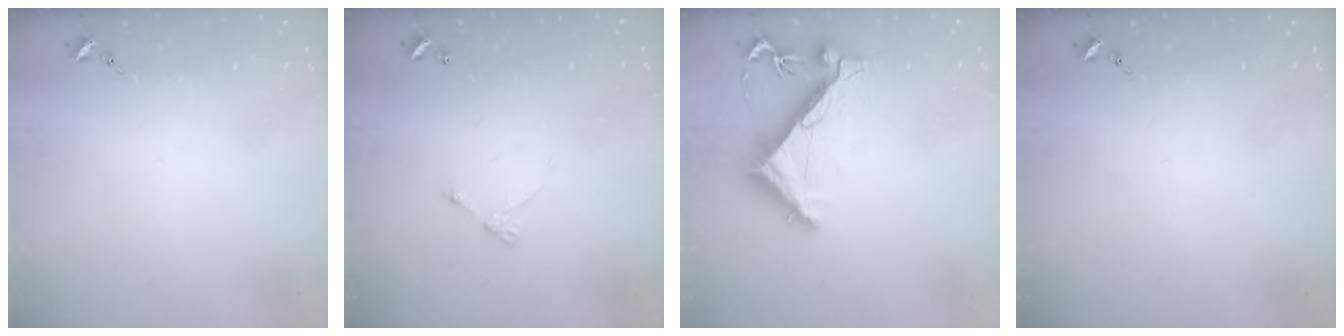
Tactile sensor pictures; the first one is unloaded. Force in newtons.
{"total": 4.0, "press": 4.0, "slide": 0.3}
{"total": 6.7, "press": 6.6, "slide": 0.7}
{"total": 0.0}